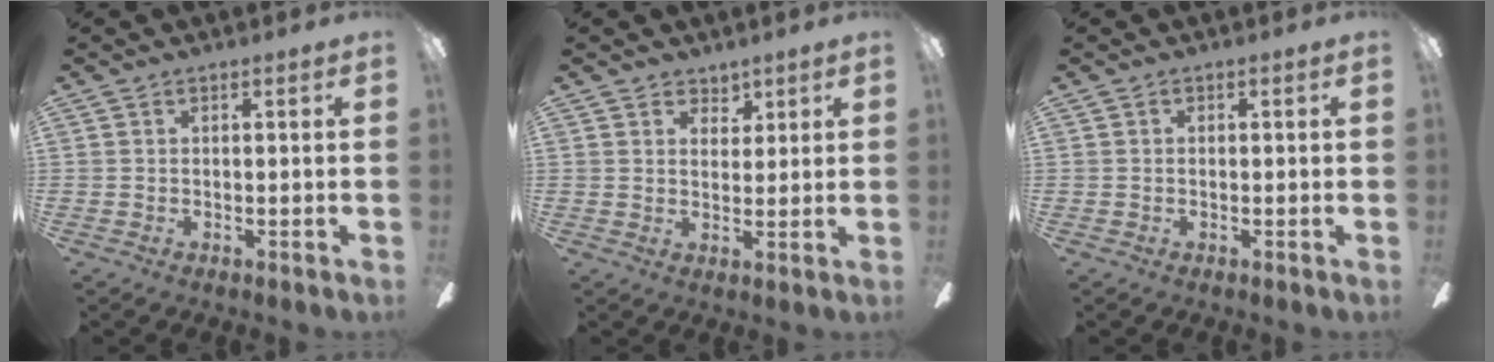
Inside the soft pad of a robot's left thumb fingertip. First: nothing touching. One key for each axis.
{"total": 4.1, "fx": 3.2, "fy": 2.6, "fz": 0.1, "tx": 0.009, "ty": -0.017, "tz": 0.054}
{"total": 0.6, "fx": -0.2, "fy": 0.5, "fz": 0.3, "tx": -0.004, "ty": 0.003, "tz": -0.006}